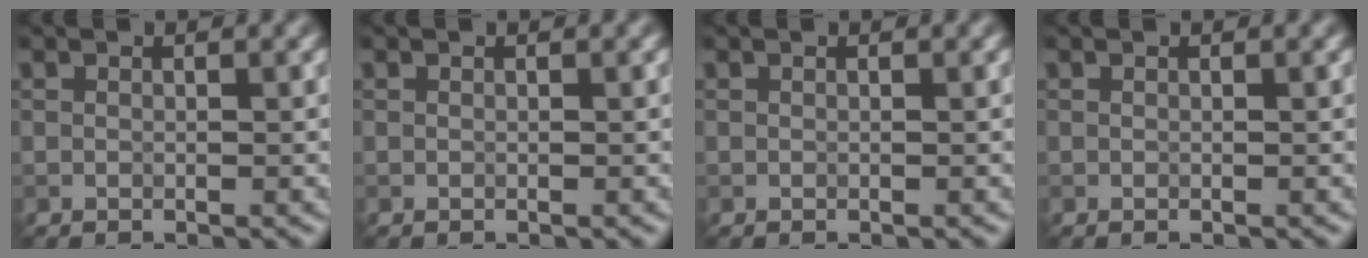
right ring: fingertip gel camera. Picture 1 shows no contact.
{"total": 0.0}
{"total": 0.0}
{"total": 0.0}